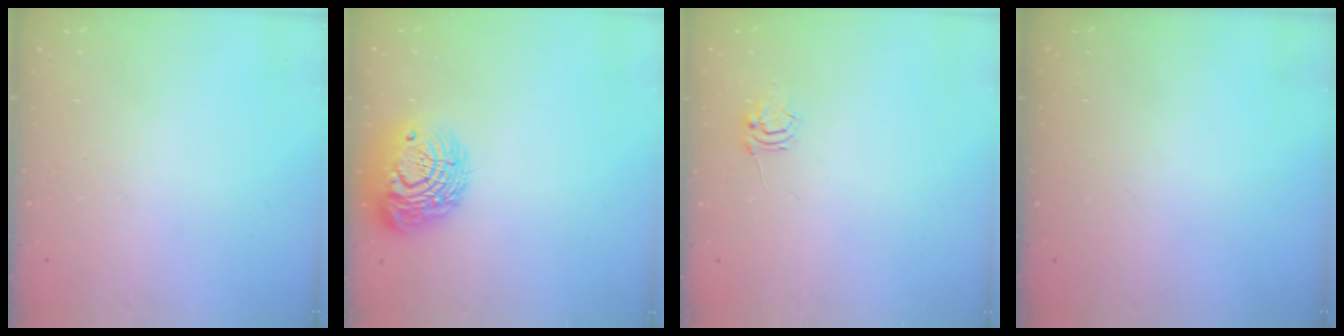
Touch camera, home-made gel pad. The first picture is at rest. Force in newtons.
{"total": 13.3, "press": 13.3, "slide": 0.8}
{"total": 5.2, "press": 5.2, "slide": 0.5}
{"total": 0.0}